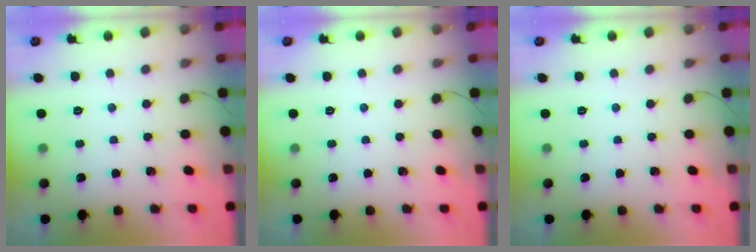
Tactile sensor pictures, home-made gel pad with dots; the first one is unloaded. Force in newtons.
{"total": 0.0}
{"total": 0.0}